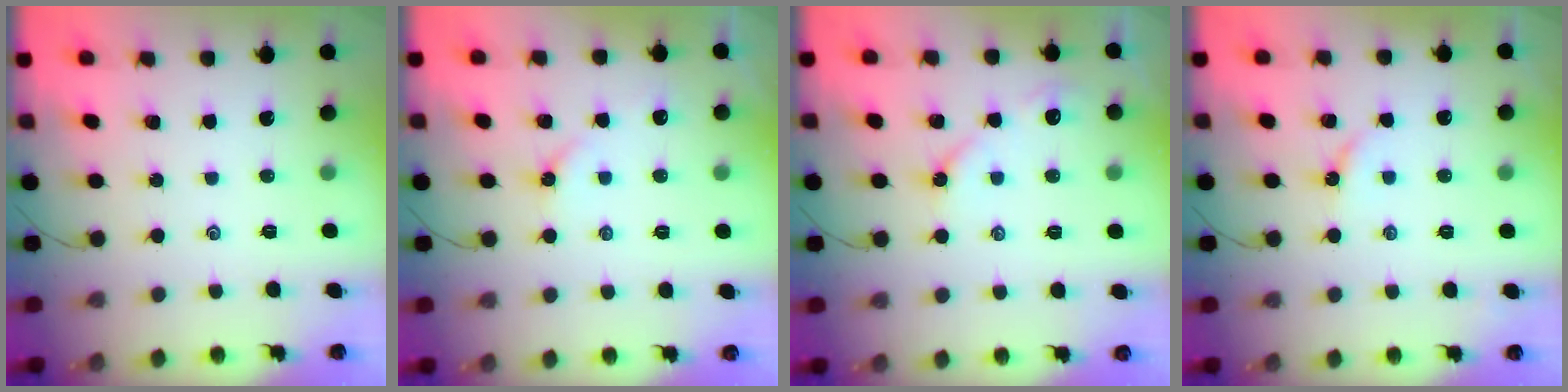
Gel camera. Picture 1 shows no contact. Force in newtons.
{"total": 3.8, "press": 3.7, "slide": 0.5}
{"total": 6.0, "press": 6.0, "slide": 0.7}
{"total": 2.7, "press": 2.7, "slide": 0.3}